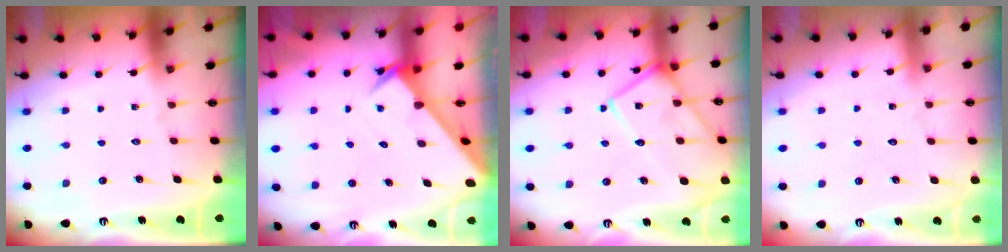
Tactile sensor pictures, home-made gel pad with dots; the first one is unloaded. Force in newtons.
{"total": 2.9, "press": 2.9, "slide": 0.2}
{"total": 15.2, "press": 15.1, "slide": 1.2}
{"total": 3.9, "press": 3.9, "slide": 0.3}